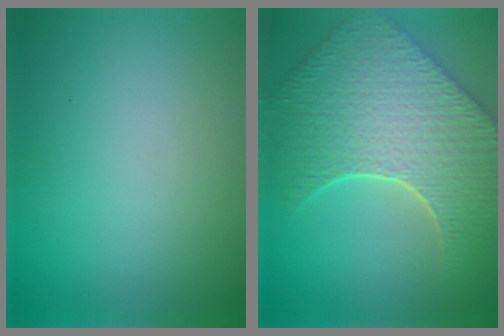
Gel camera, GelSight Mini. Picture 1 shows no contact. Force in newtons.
{"total": 9.7, "press": 7.1, "slide": 6.6}